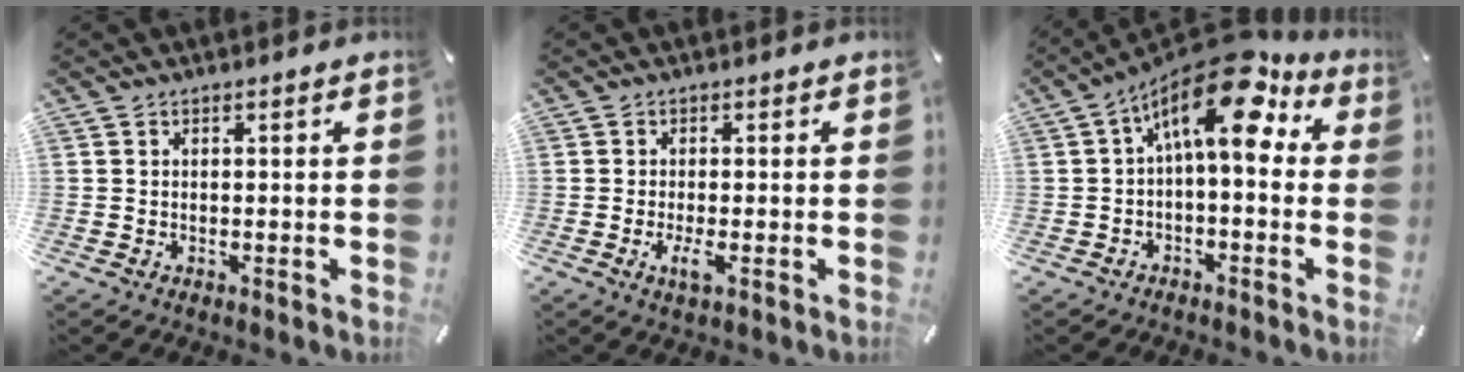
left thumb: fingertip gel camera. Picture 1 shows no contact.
{"total": 3.3, "force": [-1.0, 0.8, 3.1], "torque": [-0.070, -0.009, -0.021]}
{"total": 15.1, "force": [6.5, 6.4, 12.0], "torque": [-0.202, -0.044, 0.103]}